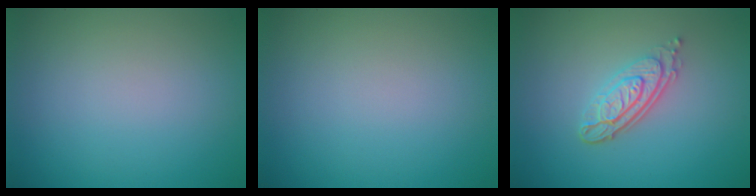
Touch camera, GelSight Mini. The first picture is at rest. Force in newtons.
{"total": 0.0}
{"total": 3.7, "press": 2.9, "slide": 2.4}